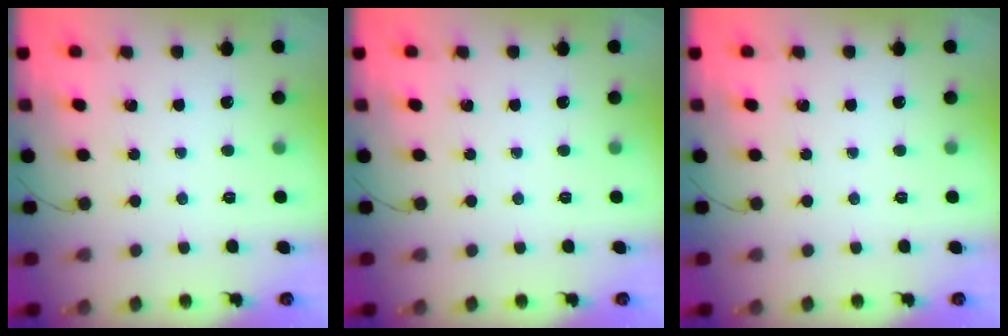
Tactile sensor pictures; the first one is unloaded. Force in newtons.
{"total": 0.0}
{"total": 0.0}